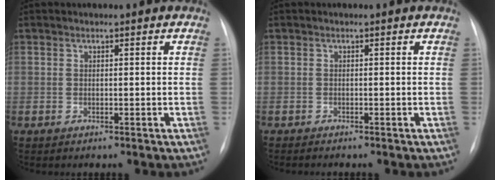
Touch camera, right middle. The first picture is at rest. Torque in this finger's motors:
{"motor_torque": [0.18, -0.26, 0.05, 0.01]}